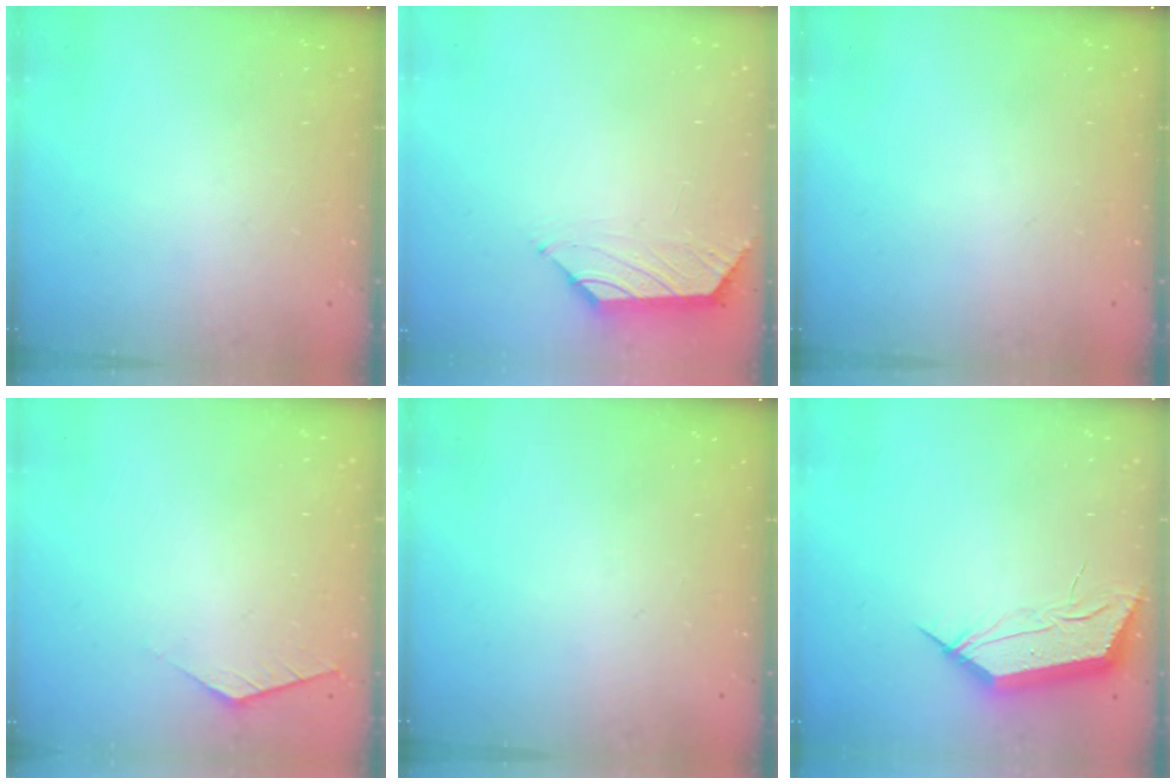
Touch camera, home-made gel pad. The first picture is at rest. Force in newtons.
{"total": 0.6, "press": 0.4, "slide": 0.4}
{"total": 0.0}
{"total": 2.1, "press": 2.0, "slide": 0.4}
{"total": 0.0}
{"total": 12.0, "press": 12.0, "slide": 0.7}